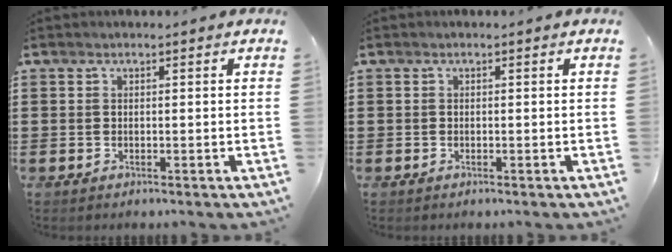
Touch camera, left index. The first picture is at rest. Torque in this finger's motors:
{"motor_torque": [-0.01, 0.00, 0.01, 0.00]}